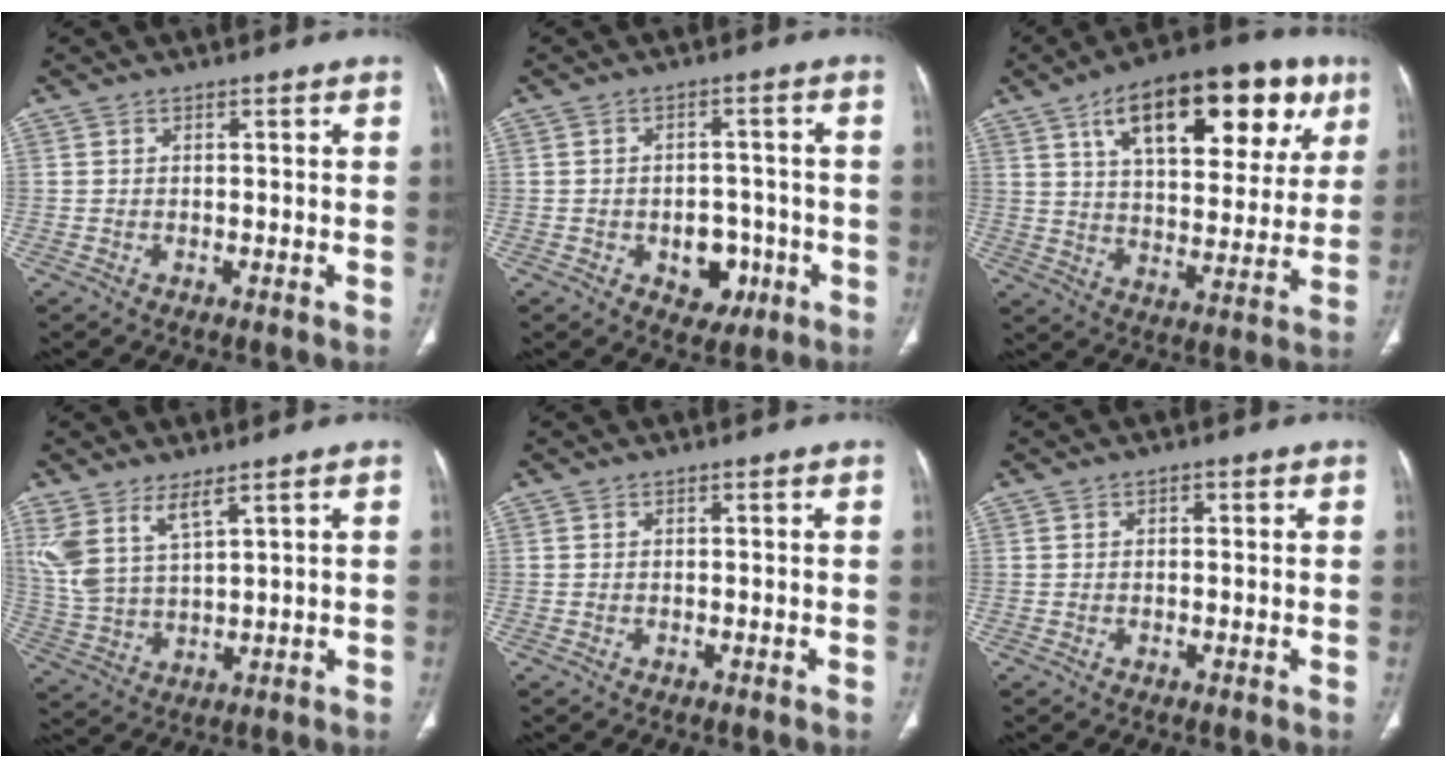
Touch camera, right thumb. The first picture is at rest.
{"total": 6.9, "force": [-2.4, 5.0, 4.1], "torque": [-0.019, 0.021, -0.023]}
{"total": 26.1, "force": [12.1, 12.3, 19.6], "torque": [-0.251, -0.003, 0.184]}
{"total": 8.9, "force": [5.4, 3.2, 6.3], "torque": [-0.139, -0.024, 0.123]}
{"total": 0.0}
{"total": 1.1, "force": [0.4, 0.6, 0.7], "torque": [-0.010, 0.001, 0.006]}